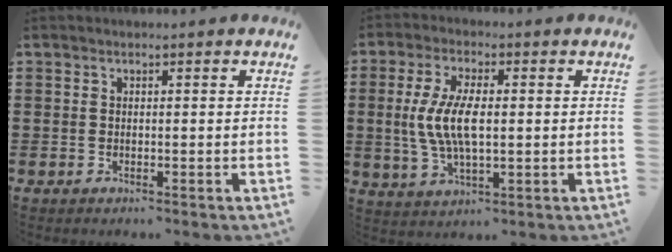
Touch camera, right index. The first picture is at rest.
{"total": 8.2, "force": [0.1, 3.3, 7.5], "torque": [-0.167, 0.000, -0.006]}